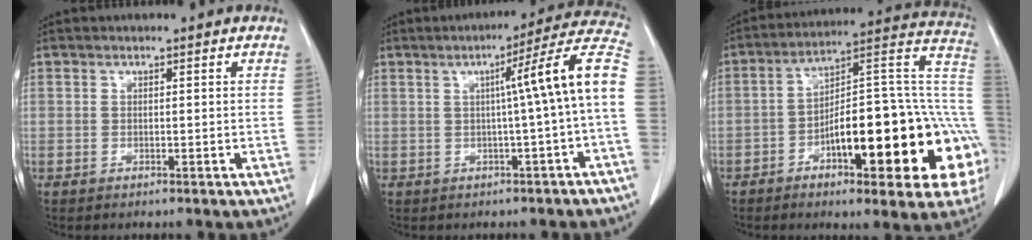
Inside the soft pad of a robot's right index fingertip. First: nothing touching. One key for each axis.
{"total": 11.1, "fx": -0.3, "fy": -1.6, "fz": 11.0, "tx": -0.135, "ty": 0.025, "tz": -0.011}
{"total": 26.1, "fx": -7.2, "fy": 6.7, "fz": 24.2, "tx": -0.240, "ty": 0.027, "tz": -0.098}